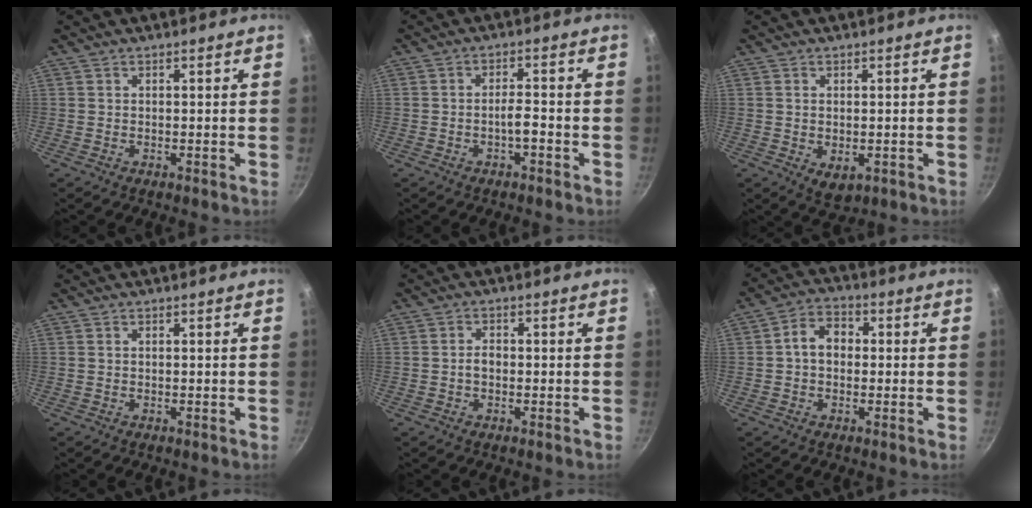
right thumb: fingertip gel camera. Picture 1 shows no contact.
{"total": 2.8, "force": [-1.5, 0.7, 2.2], "torque": [-0.034, 0.018, -0.025]}
{"total": 4.0, "force": [-0.6, 2.5, 3.1], "torque": [-0.046, -0.017, -0.005]}
{"total": 0.0}
{"total": 3.2, "force": [-0.5, 2.0, 2.5], "torque": [-0.035, 0.016, -0.011]}
{"total": 4.1, "force": [0.1, 3.1, 2.7], "torque": [-0.033, 0.013, -0.004]}